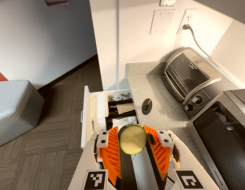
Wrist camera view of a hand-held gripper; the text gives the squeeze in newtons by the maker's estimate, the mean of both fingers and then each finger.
{"total": 8.3, "left": 8.5, "right": 8.2}